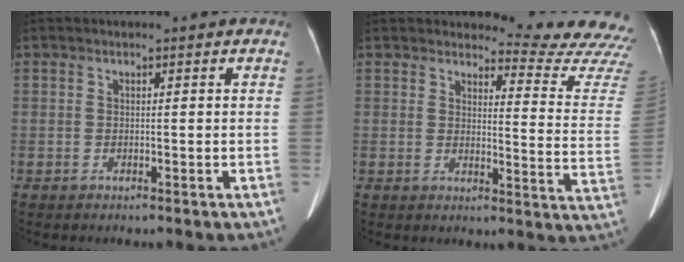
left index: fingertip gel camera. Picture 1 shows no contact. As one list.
[{"total": 14.0, "force": [14.0, -0.7, 0.7], "torque": [0.007, -0.141, 0.132]}]